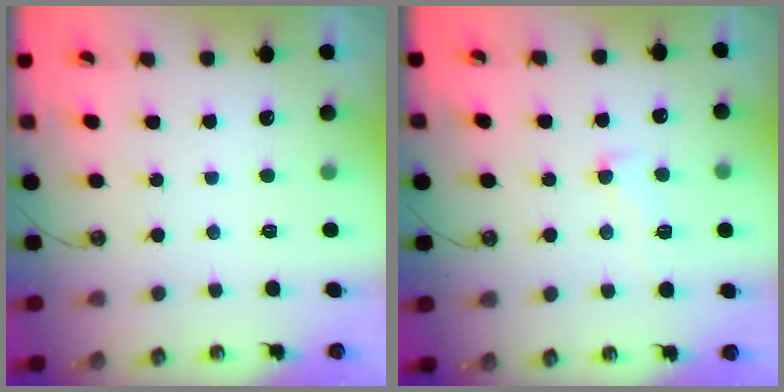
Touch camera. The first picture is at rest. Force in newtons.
{"total": 1.4, "press": 1.1, "slide": 0.8}